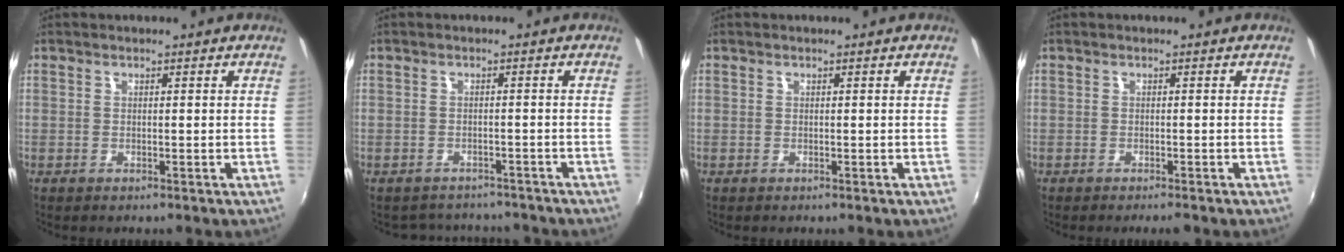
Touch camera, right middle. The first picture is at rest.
{"total": 7.1, "force": [-6.5, 2.5, 1.3], "torque": [-0.031, 0.003, -0.086]}
{"total": 0.0}
{"total": 1.6, "force": [-1.4, 0.3, 0.7], "torque": [-0.018, -0.004, -0.022]}